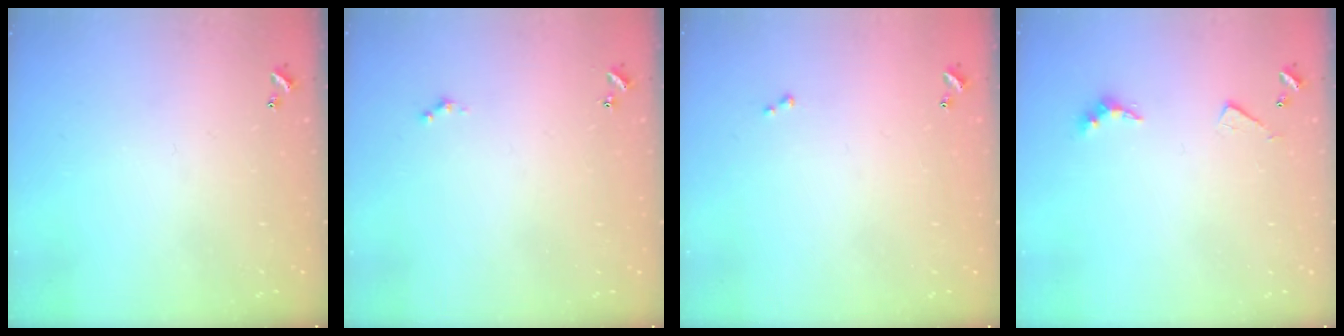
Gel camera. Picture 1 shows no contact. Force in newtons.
{"total": 0.0}
{"total": 0.0}
{"total": 4.5, "press": 4.5, "slide": 0.8}